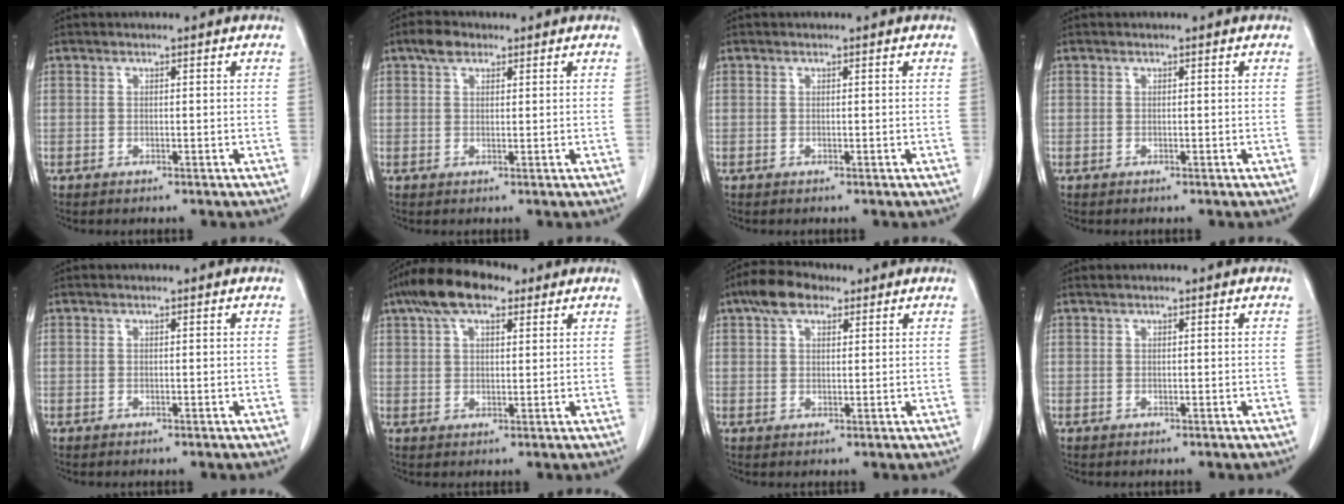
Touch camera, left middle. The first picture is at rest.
{"total": 2.9, "force": [1.9, 1.6, 1.5], "torque": [-0.031, 0.009, 0.033]}
{"total": 0.0}
{"total": 0.0}
{"total": 0.0}
{"total": 9.1, "force": [5.8, 3.6, 6.1], "torque": [-0.118, 0.032, 0.103]}
{"total": 5.8, "force": [3.6, 2.8, 3.6], "torque": [-0.071, 0.022, 0.065]}
{"total": 0.5, "force": [0.4, -0.1, 0.2], "torque": [-0.012, 0.008, 0.011]}